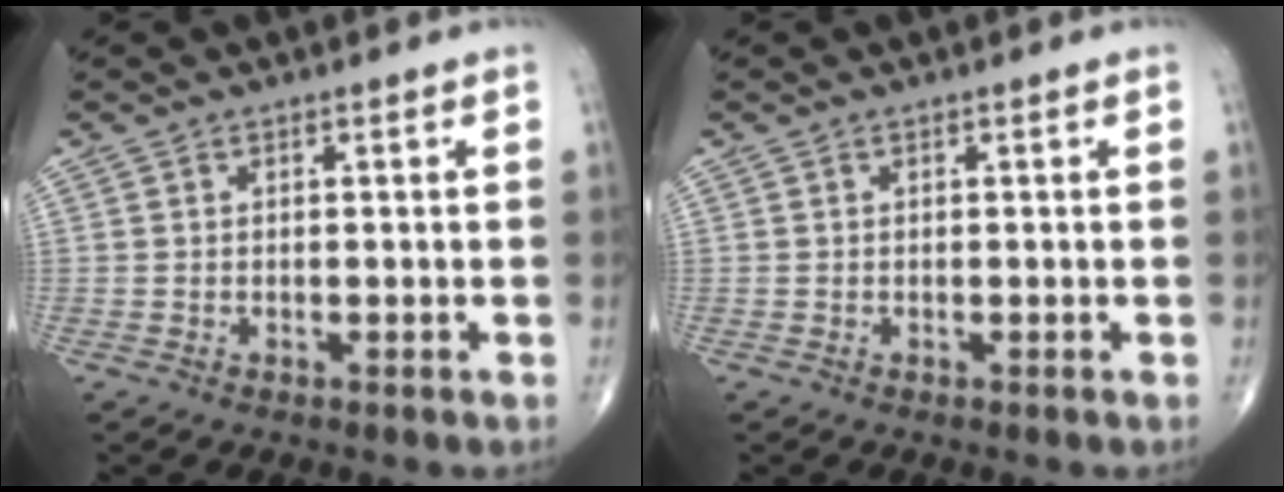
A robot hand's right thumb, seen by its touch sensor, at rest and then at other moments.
{"total": 0.0}